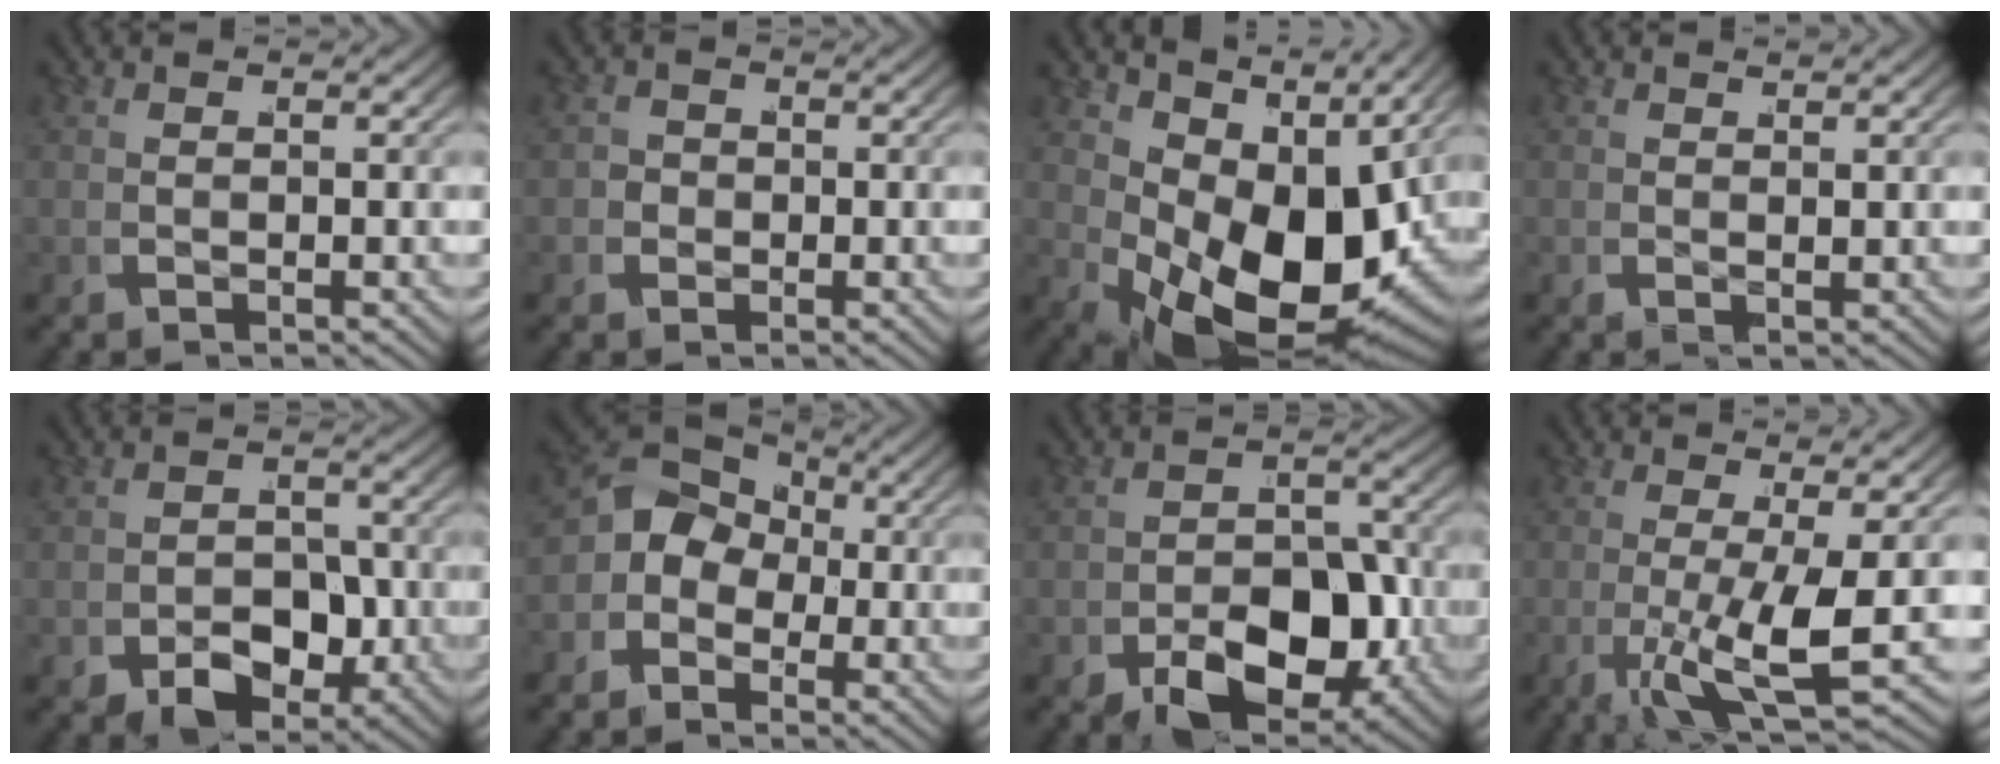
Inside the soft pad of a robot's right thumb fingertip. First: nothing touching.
{"total": 1.8, "force": [-0.7, 1.6, 0.2], "torque": [-0.016, -0.010, -0.014]}
{"total": 15.2, "force": [-0.8, 9.0, 12.3], "torque": [-0.210, -0.047, 0.014]}
{"total": 0.9, "force": [0.9, -0.3, 0.0], "torque": [0.001, 0.001, 0.017]}
{"total": 5.0, "force": [-2.2, 3.4, 2.9], "torque": [-0.053, -0.023, -0.032]}
{"total": 6.5, "force": [-0.5, 5.6, 3.3], "torque": [-0.076, -0.003, -0.022]}
{"total": 7.7, "force": [-2.8, 4.7, 5.4], "torque": [-0.097, -0.027, -0.040]}
{"total": 6.8, "force": [-1.4, 2.1, 6.3], "torque": [-0.131, -0.019, -0.023]}